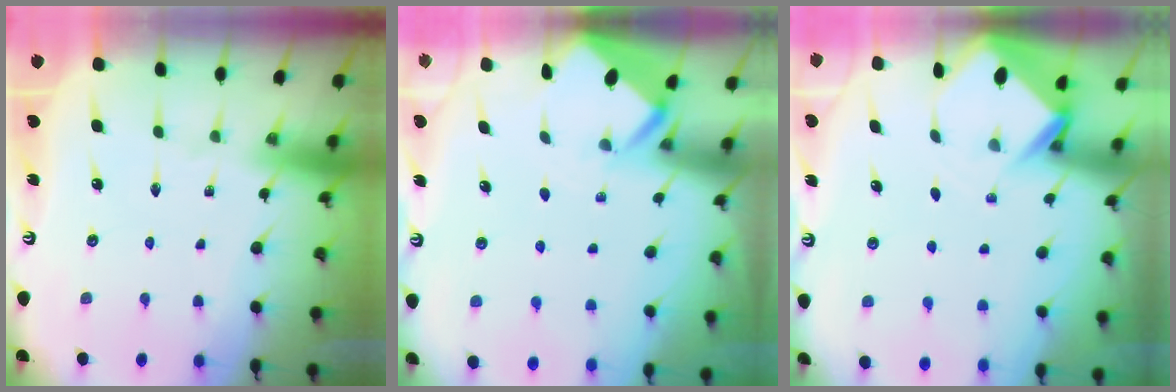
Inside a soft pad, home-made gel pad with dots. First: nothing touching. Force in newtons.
{"total": 2.5, "press": 2.5, "slide": 0.1}
{"total": 2.9, "press": 2.9, "slide": 0.2}